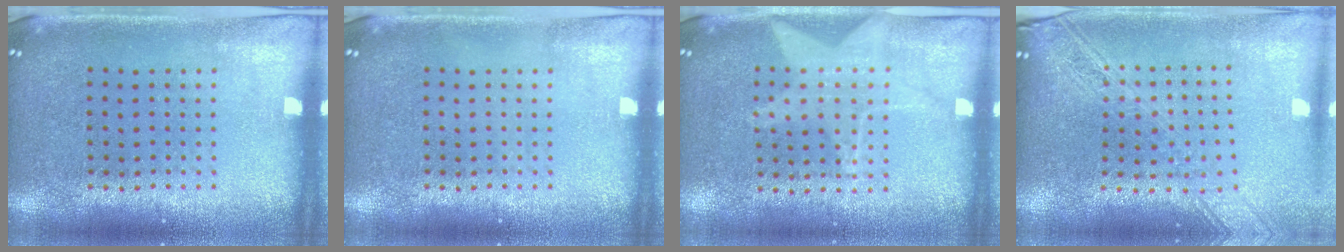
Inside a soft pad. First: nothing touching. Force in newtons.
{"total": 0.0}
{"total": 1.1, "press": 0.9, "slide": 0.6}
{"total": 2.1, "press": 1.8, "slide": 1.1}